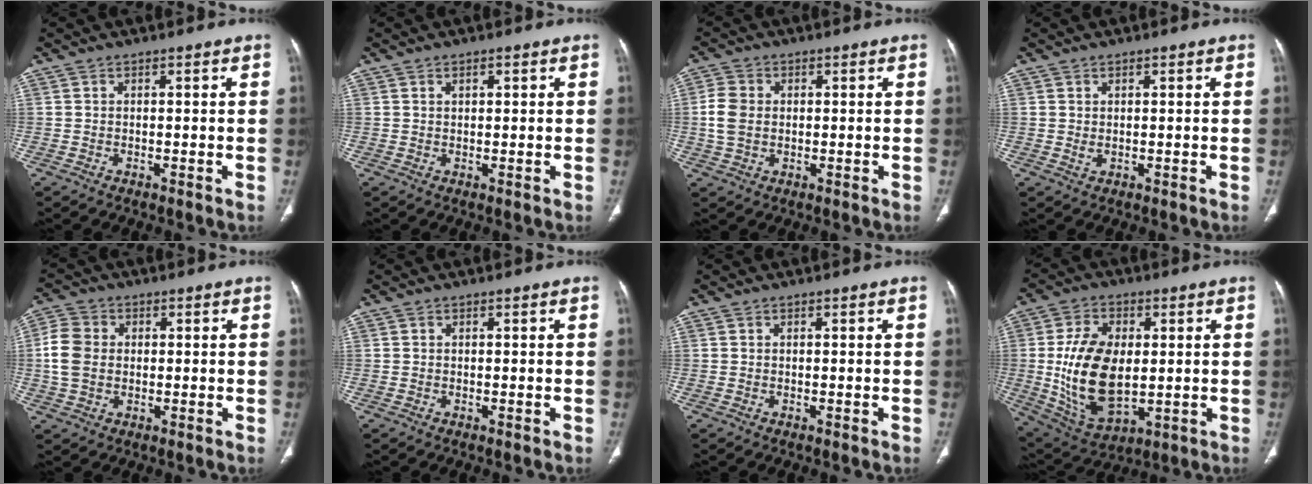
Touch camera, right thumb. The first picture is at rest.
{"total": 1.3, "force": [0.6, 0.7, 0.9], "torque": [-0.014, -0.001, 0.011]}
{"total": 5.5, "force": [0.2, 4.2, 3.6], "torque": [-0.077, 0.008, 0.003]}
{"total": 1.2, "force": [0.3, 0.7, 0.9], "torque": [-0.018, -0.003, 0.012]}
{"total": 7.4, "force": [0.2, 5.8, 4.6], "torque": [-0.094, 0.012, 0.000]}
{"total": 0.0}
{"total": 0.0}
{"total": 16.9, "force": [0.3, 10.2, 13.5], "torque": [-0.239, -0.008, 0.023]}